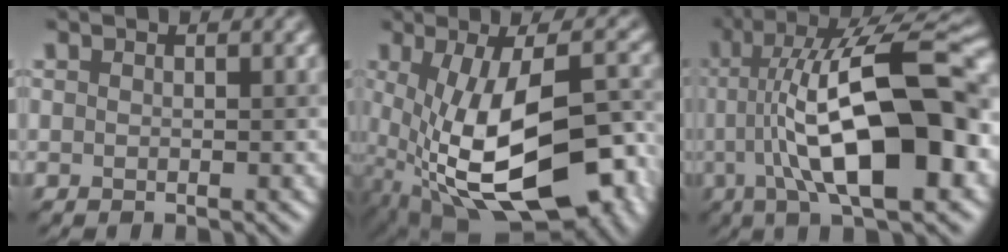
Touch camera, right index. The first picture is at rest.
{"total": 15.7, "force": [-4.1, 7.2, 13.4], "torque": [-0.213, -0.035, -0.048]}
{"total": 15.4, "force": [-0.7, 4.7, 14.6], "torque": [-0.212, 0.032, -0.016]}